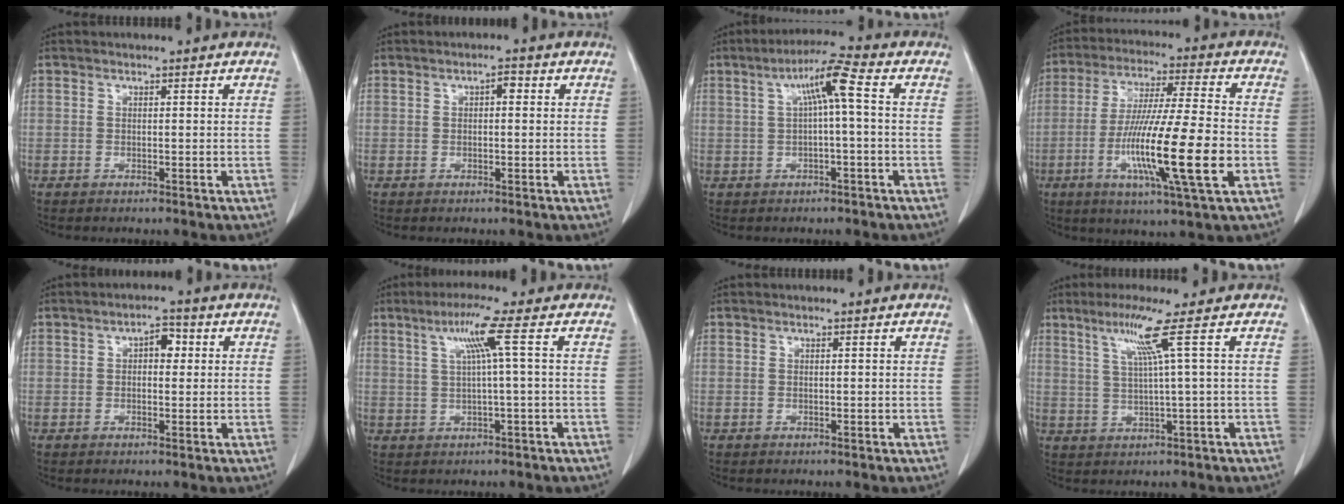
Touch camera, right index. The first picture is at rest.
{"total": 2.1, "force": [0.4, 1.0, 1.8], "torque": [-0.029, 0.009, 0.005]}
{"total": 6.7, "force": [1.1, 0.5, 6.6], "torque": [-0.119, 0.023, 0.019]}
{"total": 17.9, "force": [-4.8, 0.7, 17.2], "torque": [-0.320, -0.022, -0.086]}
{"total": 3.8, "force": [0.8, 2.1, 3.1], "torque": [-0.051, 0.018, 0.012]}
{"total": 6.0, "force": [1.7, -1.2, 5.6], "torque": [-0.107, 0.011, 0.038]}
{"total": 0.0}
{"total": 6.2, "force": [2.6, -1.9, 5.3], "torque": [-0.107, 0.001, 0.060]}